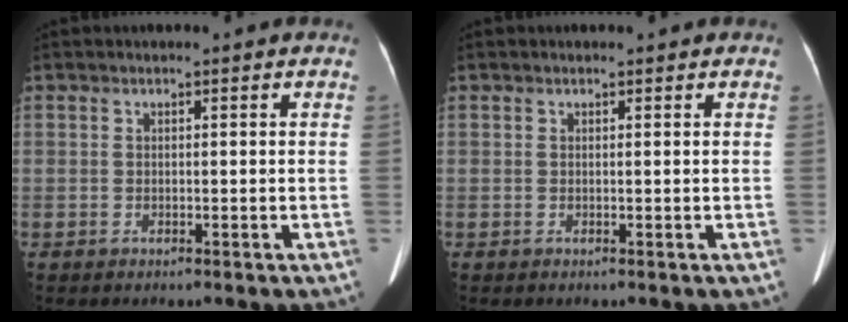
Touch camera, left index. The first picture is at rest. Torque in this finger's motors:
{"motor_torque": [0.00, 0.01, 0.00, -0.01]}